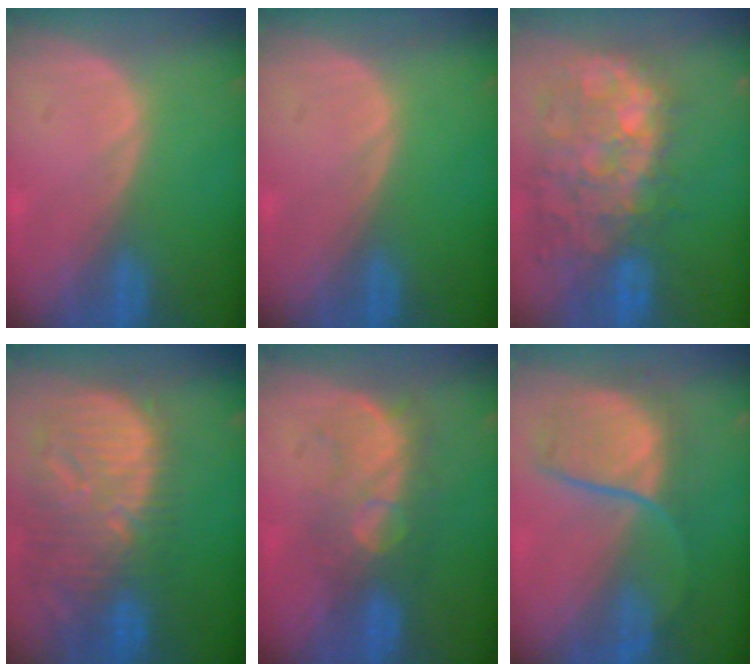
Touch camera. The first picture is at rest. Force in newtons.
{"total": 0.0}
{"total": 12.9, "press": 11.6, "slide": 5.8}
{"total": 13.3, "press": 11.6, "slide": 6.5}
{"total": 7.7, "press": 7.5, "slide": 1.7}
{"total": 7.9, "press": 7.8, "slide": 1.3}